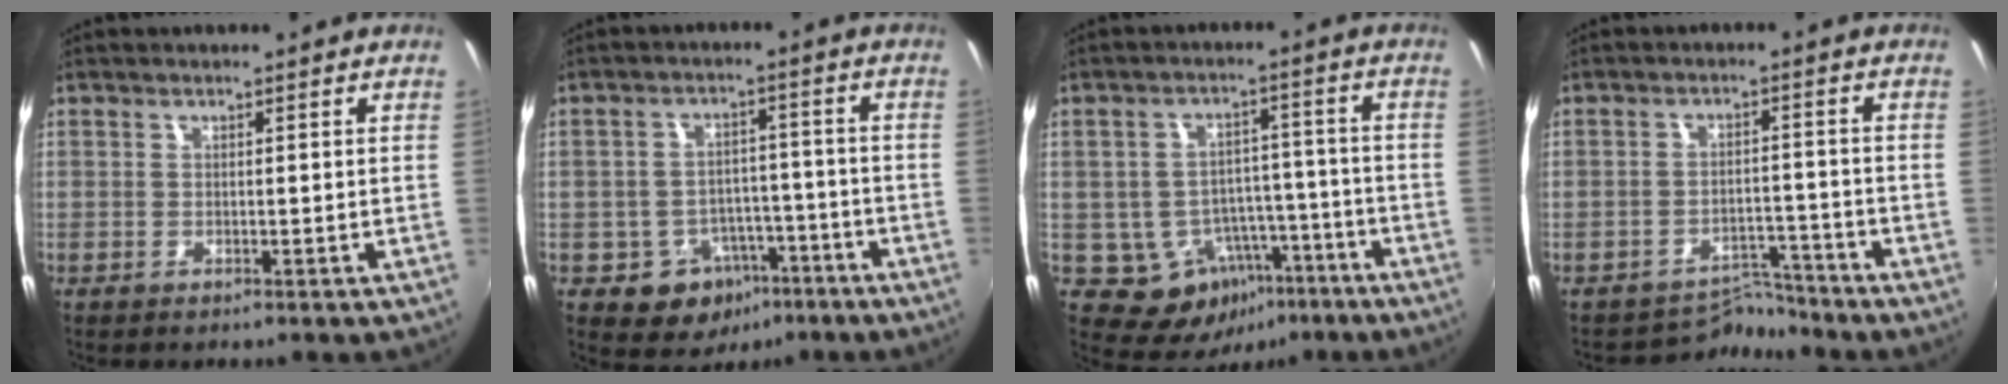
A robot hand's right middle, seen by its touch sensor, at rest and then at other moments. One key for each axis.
{"total": 9.3, "fx": -4.9, "fy": 7.4, "fz": 3.0, "tx": -0.063, "ty": 0.025, "tz": -0.045}
{"total": 10.2, "fx": -5.1, "fy": 7.9, "fz": 4.0, "tx": -0.073, "ty": 0.028, "tz": -0.043}
{"total": 4.8, "fx": -4.6, "fy": 1.1, "fz": -0.9, "tx": 0.014, "ty": 0.015, "tz": -0.072}